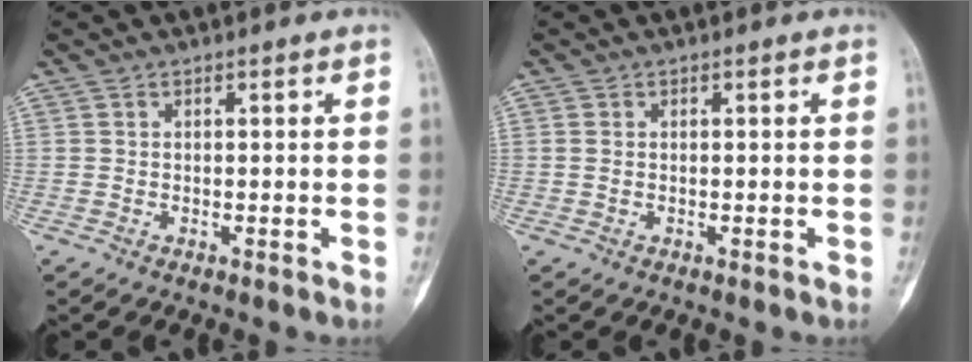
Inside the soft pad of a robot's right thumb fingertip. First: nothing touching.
{"total": 0.6, "force": [0.1, 0.5, 0.4], "torque": [-0.009, 0.001, 0.003]}